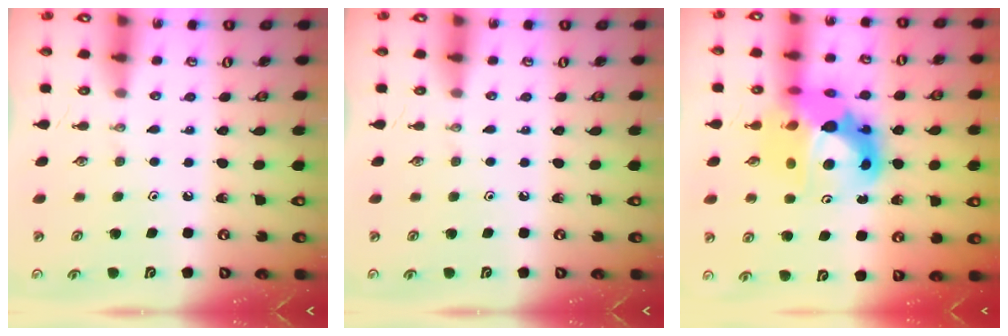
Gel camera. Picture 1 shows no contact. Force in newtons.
{"total": 0.0}
{"total": 16.4, "press": 16.3, "slide": 1.6}